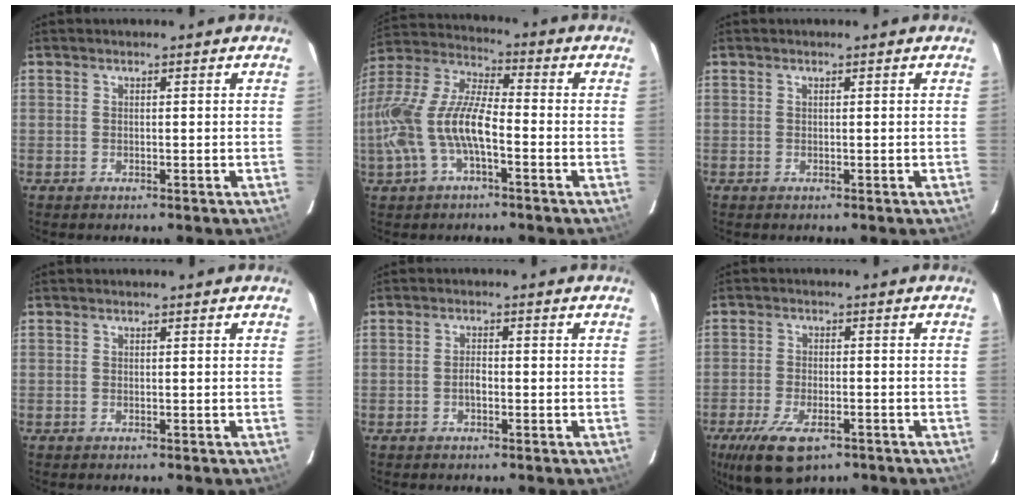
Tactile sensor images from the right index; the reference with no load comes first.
{"total": 17.1, "force": [-4.8, 6.7, 15.0], "torque": [-0.314, 0.001, -0.095]}
{"total": 0.0}
{"total": 0.0}
{"total": 1.8, "force": [-0.7, 0.9, 1.4], "torque": [-0.027, 0.002, -0.013]}
{"total": 11.3, "force": [-7.0, 5.0, 7.4], "torque": [-0.168, -0.030, -0.118]}